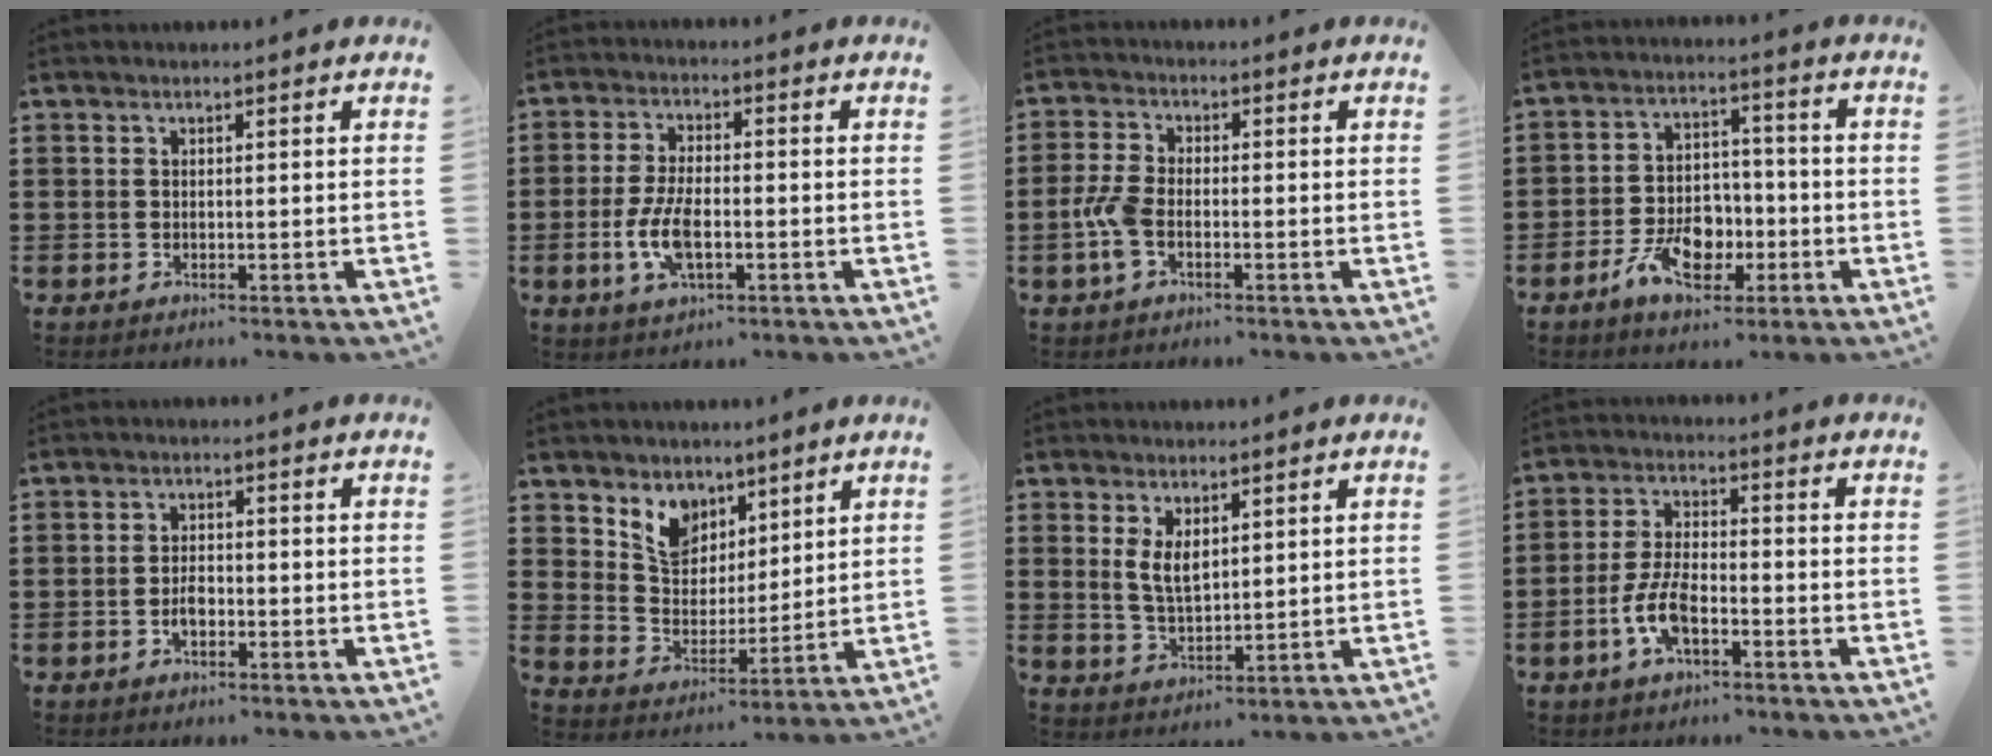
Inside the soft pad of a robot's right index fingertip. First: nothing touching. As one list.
[{"total": 6.5, "force": [-1.8, 2.9, 5.5], "torque": [-0.126, -0.002, -0.037]}, {"total": 4.5, "force": [-1.3, 2.2, 3.7], "torque": [-0.091, -0.002, -0.029]}, {"total": 8.4, "force": [-3.5, 5.3, 5.5], "torque": [-0.108, 0.008, -0.066]}, {"total": 2.3, "force": [-0.8, 1.2, 1.8], "torque": [-0.033, 0.003, -0.016]}, {"total": 7.1, "force": [4.9, 5.1, 1.0], "torque": [-0.059, -0.014, 0.094]}, {"total": 4.4, "force": [1.7, 2.3, 3.4], "torque": [-0.064, 0.002, 0.029]}, {"total": 6.7, "force": [-2.6, 2.9, 5.4], "torque": [-0.130, -0.001, -0.056]}]